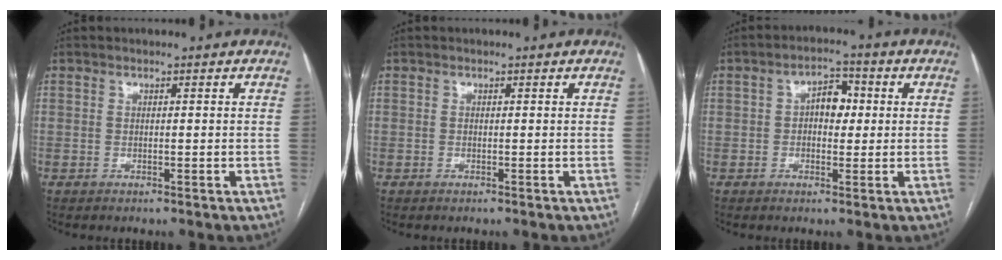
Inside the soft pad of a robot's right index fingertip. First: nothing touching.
{"total": 0.0}
{"total": 4.8, "force": [0.4, 2.8, 3.8], "torque": [-0.060, 0.020, 0.005]}